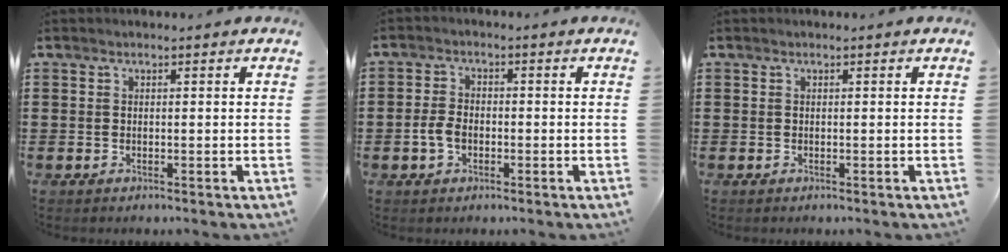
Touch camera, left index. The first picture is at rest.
{"total": 3.4, "force": [-1.0, 2.1, 2.5], "torque": [-0.069, -0.004, -0.025]}
{"total": 0.0}